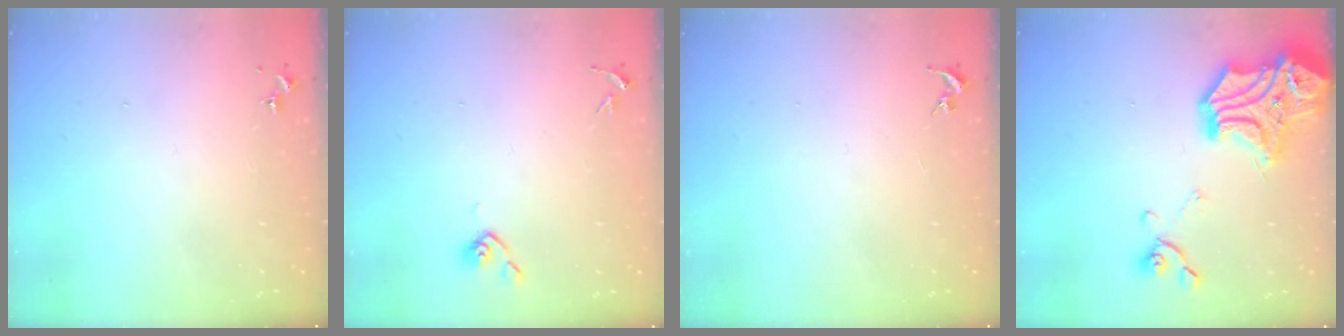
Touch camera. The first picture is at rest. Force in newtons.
{"total": 3.8, "press": 3.7, "slide": 0.8}
{"total": 0.0}
{"total": 23.2, "press": 23.1, "slide": 2.7}